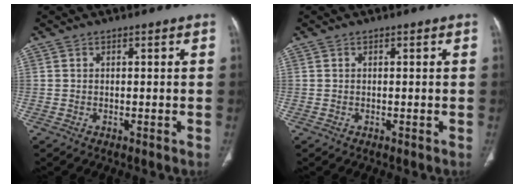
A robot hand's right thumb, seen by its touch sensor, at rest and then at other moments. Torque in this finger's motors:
{"motor_torque": [0.05, 0.00, -0.08, 0.03, 0.03]}